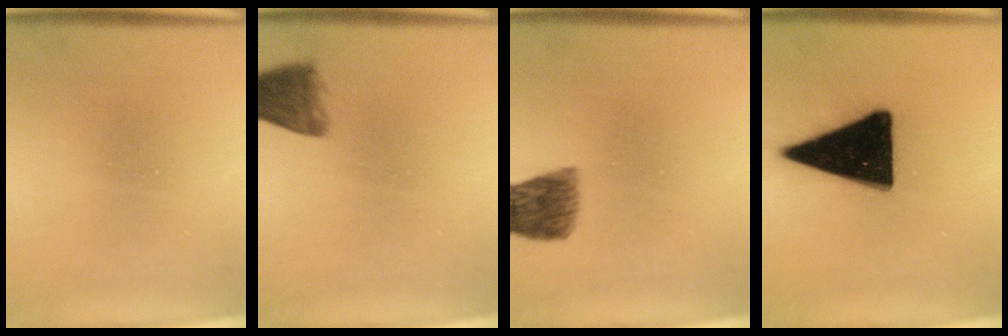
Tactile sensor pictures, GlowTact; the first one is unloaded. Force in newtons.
{"total": 4.6}
{"total": 6.4}
{"total": 19.1}